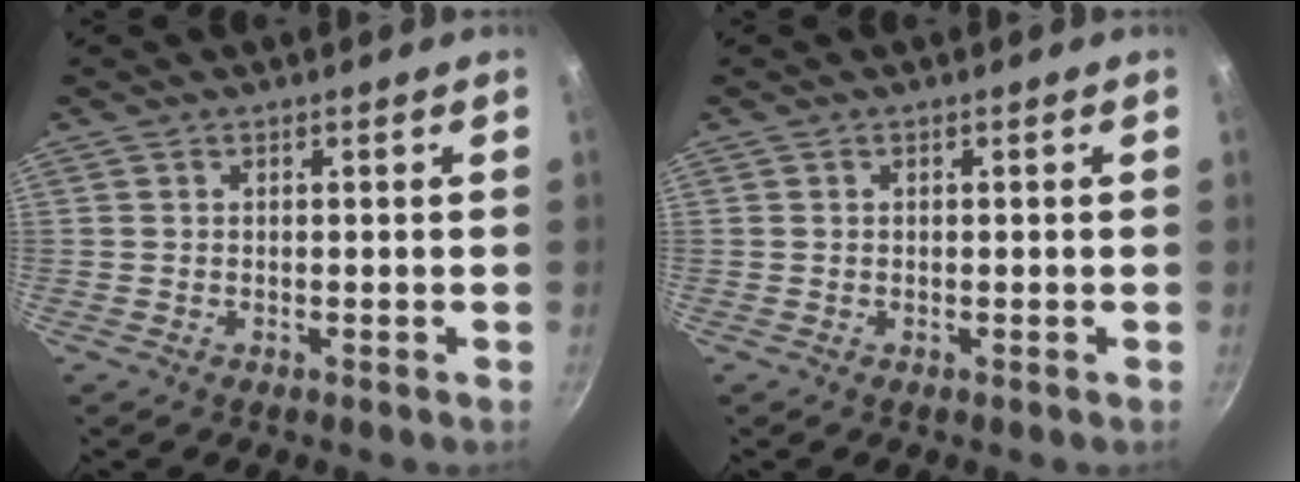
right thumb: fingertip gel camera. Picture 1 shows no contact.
{"total": 0.0}